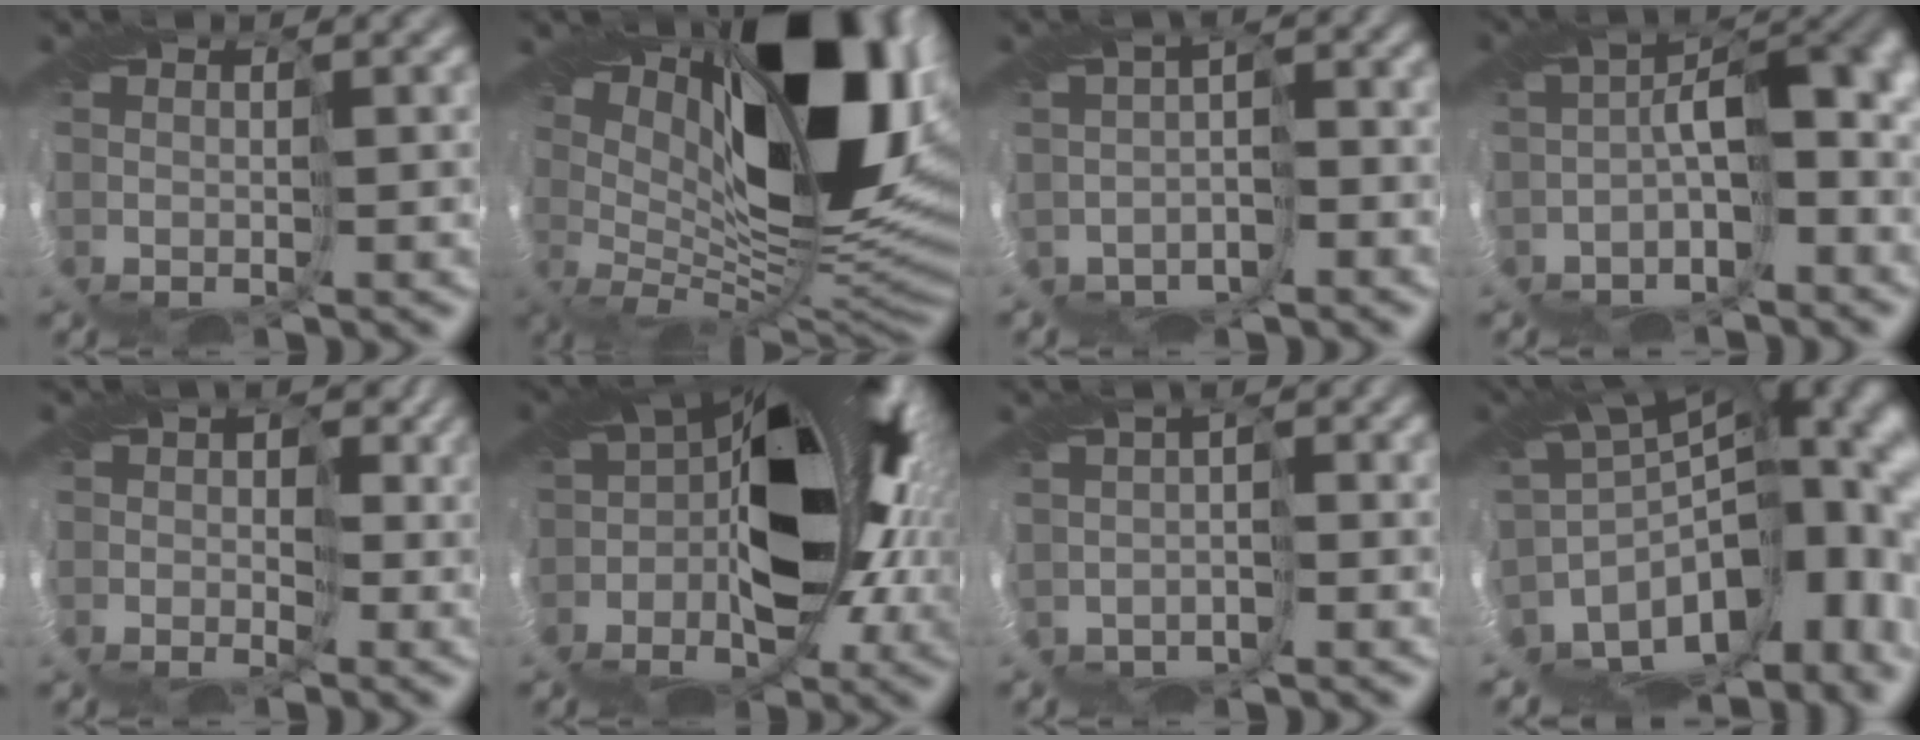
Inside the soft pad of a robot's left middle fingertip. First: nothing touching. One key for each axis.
{"total": 15.9, "fx": 5.3, "fy": 6.4, "fz": 13.6, "tx": -0.205, "ty": 0.003, "tz": 0.089}
{"total": 3.7, "fx": -2.7, "fy": 1.8, "fz": 1.8, "tx": -0.025, "ty": -0.005, "tz": -0.054}
{"total": 6.4, "fx": -1.9, "fy": 3.0, "fz": 5.4, "tx": -0.067, "ty": 0.009, "tz": -0.037}
{"total": 3.6, "fx": -0.4, "fy": 3.2, "fz": 1.6, "tx": -0.006, "ty": 0.009, "tz": -0.032}
{"total": 16.6, "fx": -1.0, "fy": 10.1, "fz": 13.1, "tx": -0.167, "ty": -0.016, "tz": -0.008}
{"total": 2.1, "fx": -1.5, "fy": 1.3, "fz": 0.7, "tx": -0.001, "ty": -0.002, "tz": -0.028}
{"total": 17.2, "fx": -9.1, "fy": 8.6, "fz": 11.7, "tx": -0.136, "ty": -0.002, "tz": -0.120}